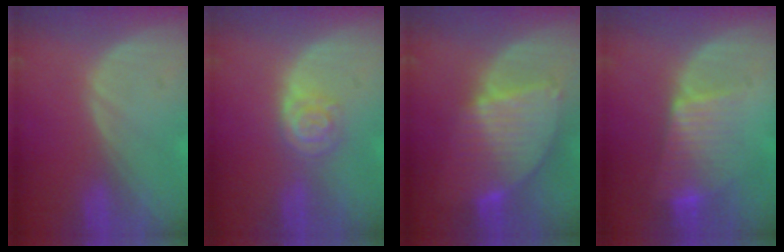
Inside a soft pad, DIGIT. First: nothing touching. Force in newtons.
{"total": 4.2, "press": 3.8, "slide": 1.8}
{"total": 8.7, "press": 7.6, "slide": 4.2}
{"total": 6.9, "press": 6.1, "slide": 3.1}